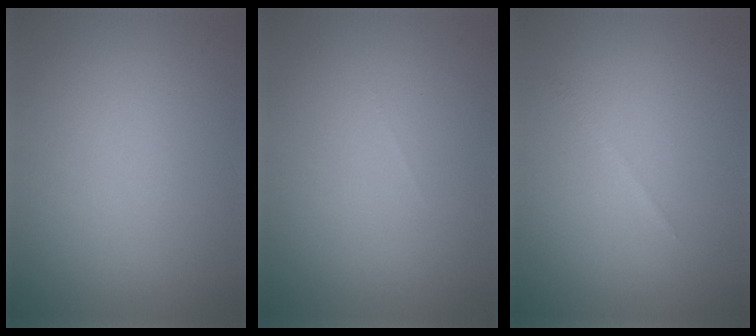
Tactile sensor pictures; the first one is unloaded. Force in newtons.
{"total": 0.0}
{"total": 0.6, "press": 0.6, "slide": 0.0}